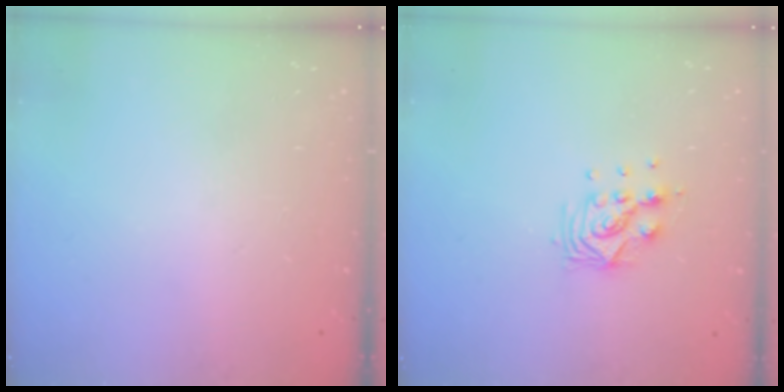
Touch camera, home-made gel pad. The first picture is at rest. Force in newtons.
{"total": 8.8, "press": 8.7, "slide": 0.9}